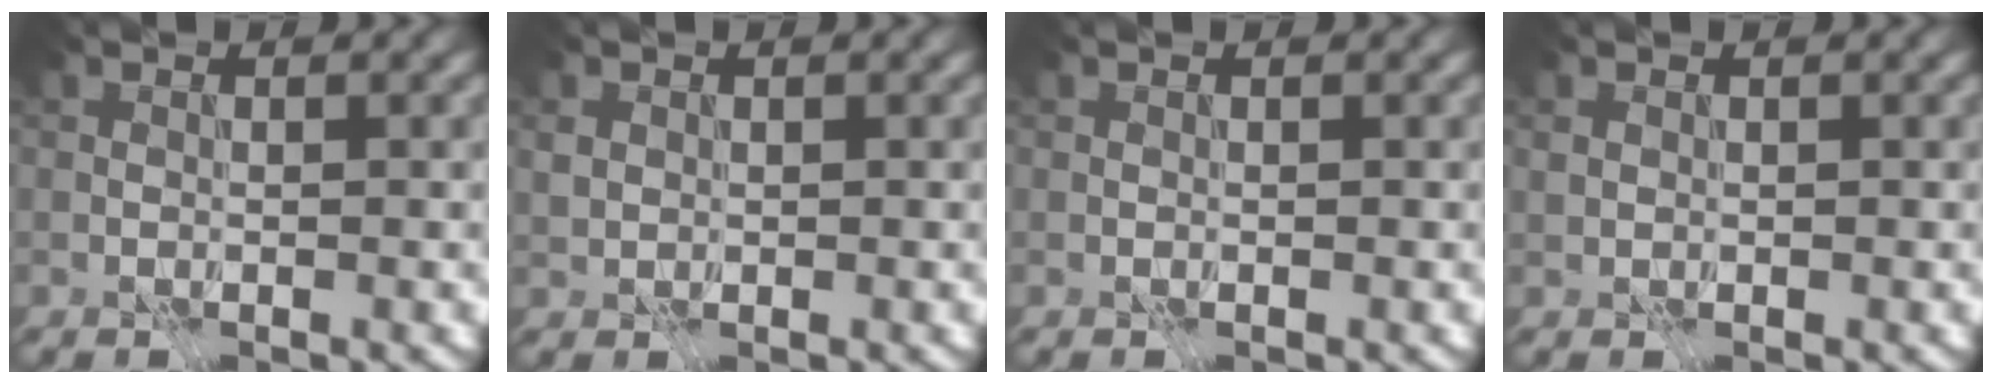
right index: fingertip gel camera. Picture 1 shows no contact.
{"total": 1.1, "force": [0.1, 1.0, 0.3], "torque": [-0.013, -0.004, 0.003]}
{"total": 0.0}
{"total": 0.5, "force": [0.1, 0.5, 0.2], "torque": [-0.008, -0.002, 0.003]}